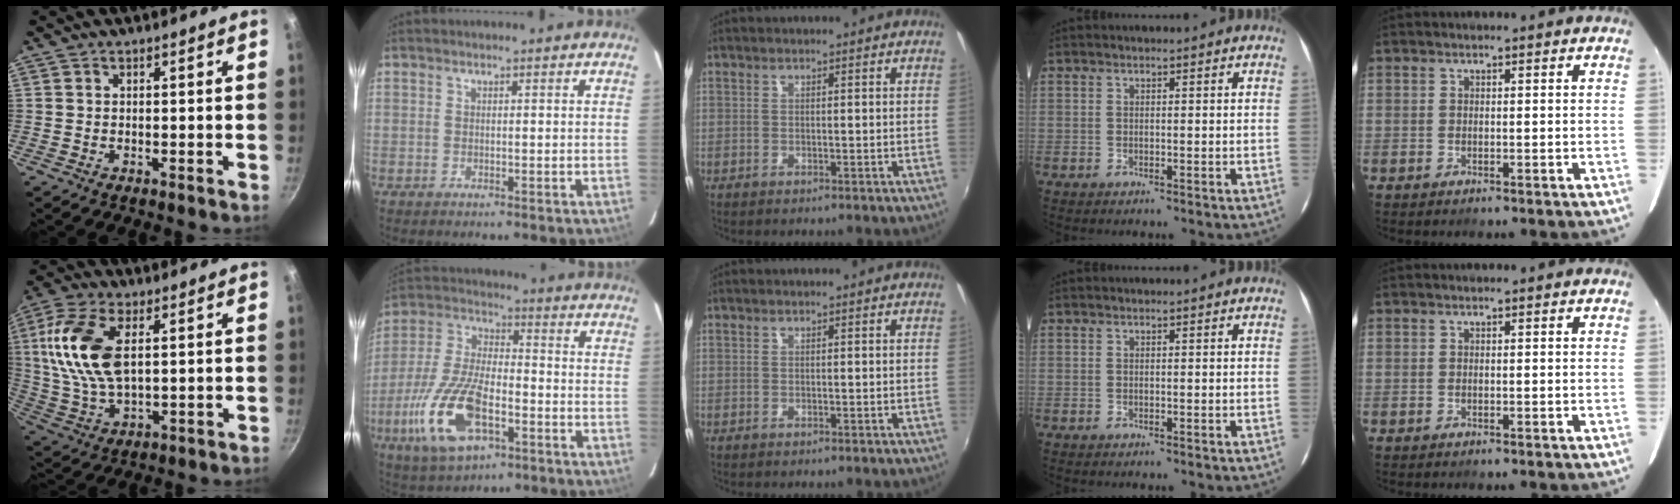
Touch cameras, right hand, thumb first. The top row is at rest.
{"thumb": {"total": 15.3, "force": [3.4, 8.0, 12.5], "torque": [-0.249, -0.003, 0.066]}, "index": {"total": 17.8, "force": [-7.2, 8.0, 14.2], "torque": [-0.316, -0.019, -0.131]}}